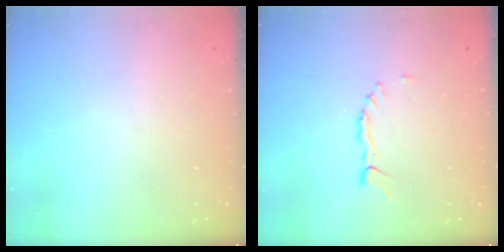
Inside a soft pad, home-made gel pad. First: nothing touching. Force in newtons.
{"total": 0.8, "press": 0.8, "slide": 0.1}